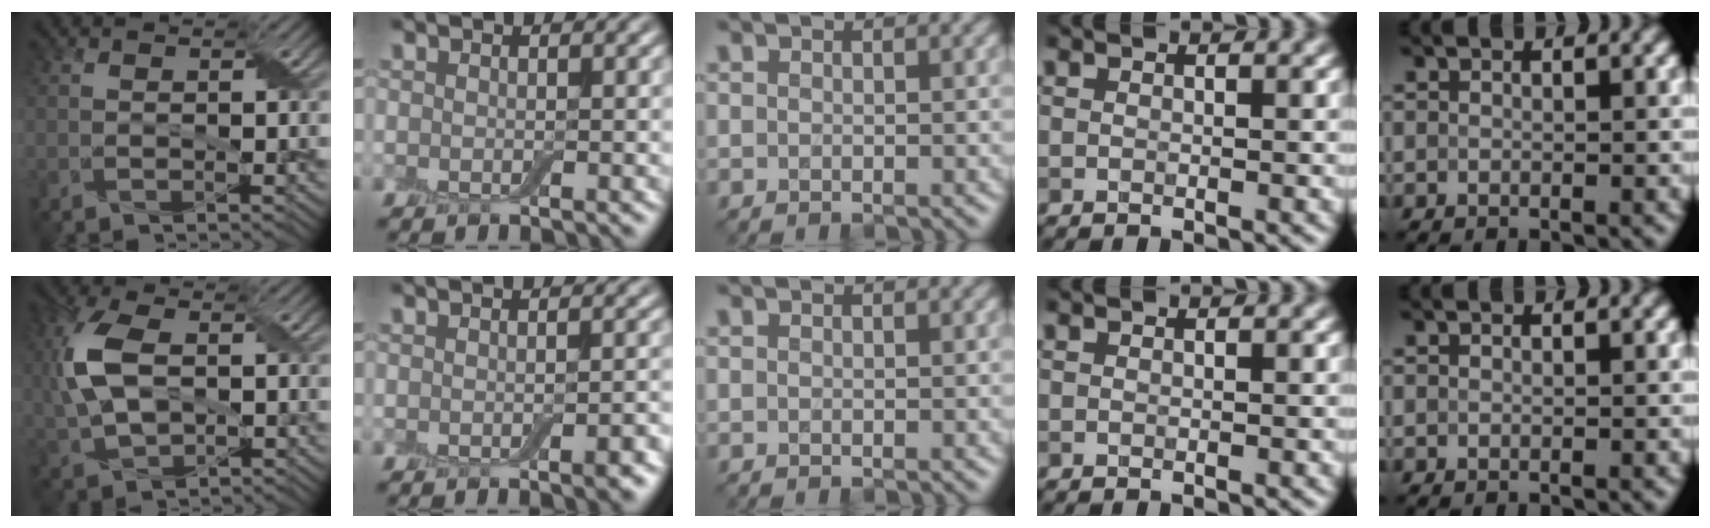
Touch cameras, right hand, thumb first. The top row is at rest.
{"thumb": {"total": 9.2, "force": [0.8, 5.5, 7.4], "torque": [-0.202, 0.010, 0.015]}, "index": {"total": 1.8, "force": [-0.8, 0.5, 1.6], "torque": [-0.018, 0.000, -0.008]}}